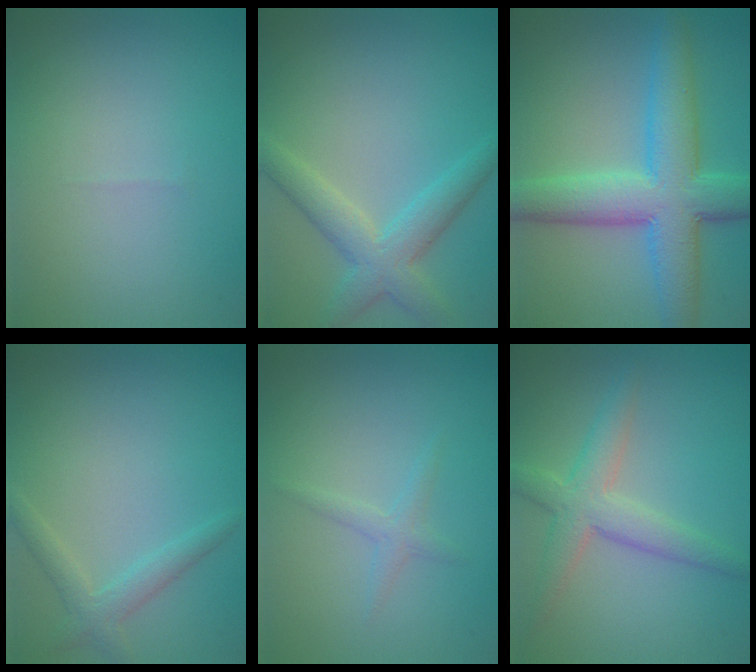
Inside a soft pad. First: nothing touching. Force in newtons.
{"total": 4.0, "press": 4.0, "slide": 0.2}
{"total": 8.0, "press": 8.0, "slide": 0.2}
{"total": 2.0, "press": 2.0, "slide": 0.1}
{"total": 1.2, "press": 1.2, "slide": 0.1}
{"total": 3.8, "press": 3.8, "slide": 0.2}